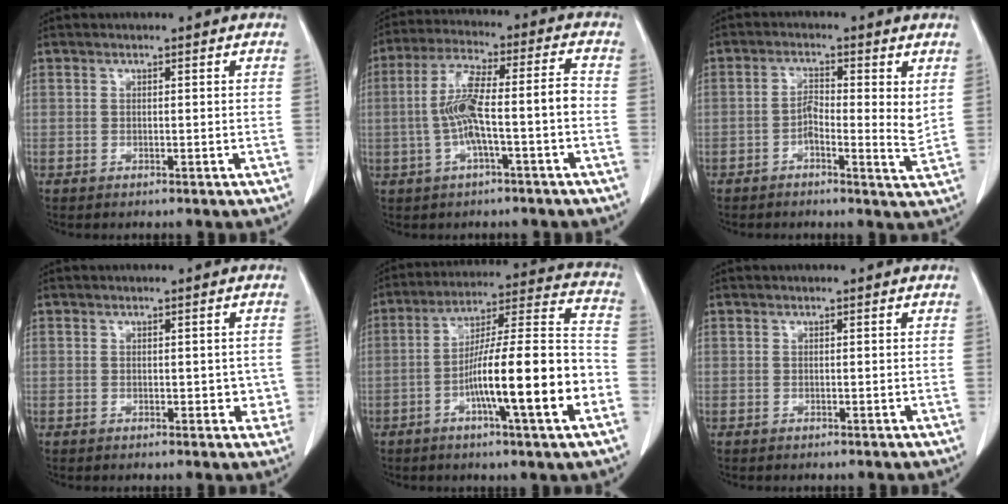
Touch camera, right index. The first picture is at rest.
{"total": 10.4, "force": [-1.9, 1.2, 10.1], "torque": [-0.196, 0.031, -0.034]}
{"total": 5.1, "force": [0.3, 1.5, 4.9], "torque": [-0.079, 0.003, -0.004]}
{"total": 3.0, "force": [-0.2, 1.9, 2.3], "torque": [-0.015, 0.007, 0.001]}
{"total": 18.4, "force": [-5.8, 0.9, 17.4], "torque": [-0.270, 0.010, -0.092]}
{"total": 0.0}